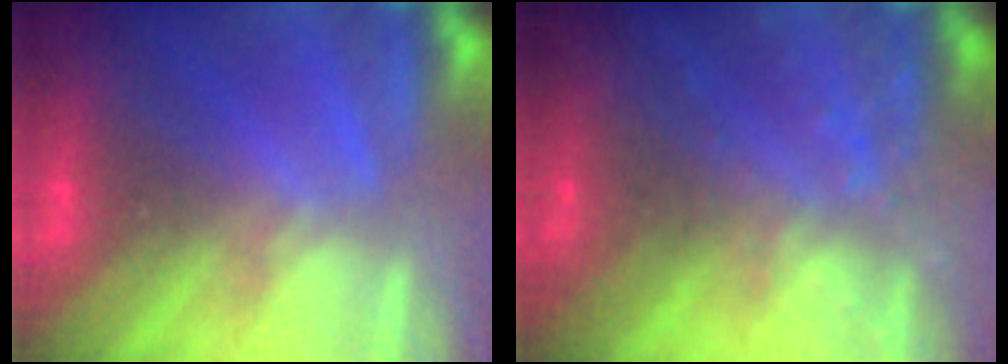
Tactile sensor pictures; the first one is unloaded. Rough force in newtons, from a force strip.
{"total": 7.5}